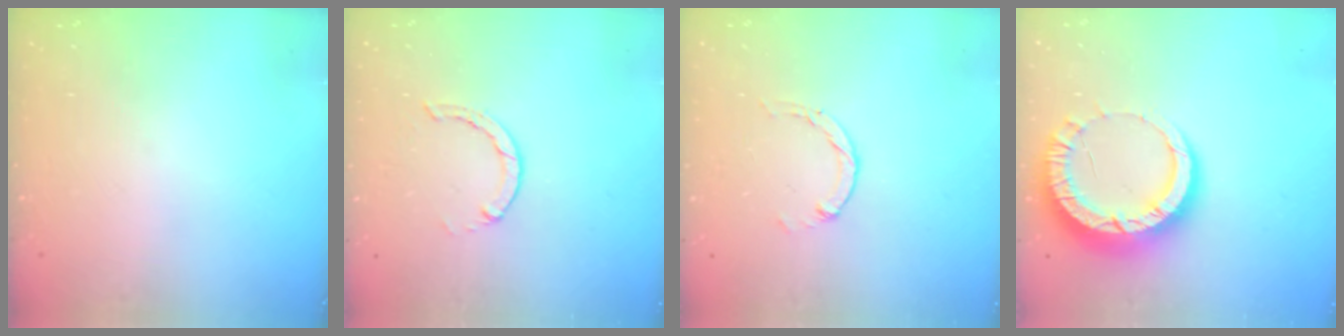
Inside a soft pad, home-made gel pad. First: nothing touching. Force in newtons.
{"total": 1.3, "press": 1.2, "slide": 0.3}
{"total": 1.1, "press": 1.1, "slide": 0.2}
{"total": 12.8, "press": 12.8, "slide": 1.2}